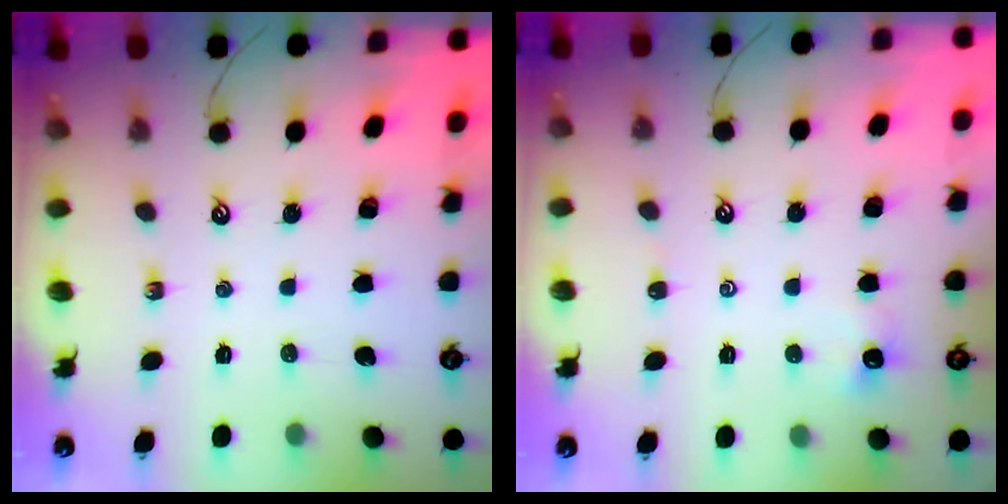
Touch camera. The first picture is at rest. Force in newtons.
{"total": 0.6, "press": 0.5, "slide": 0.4}